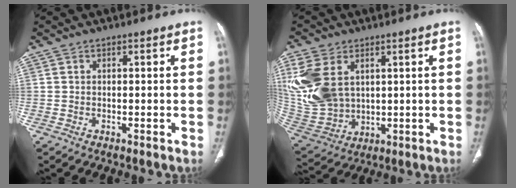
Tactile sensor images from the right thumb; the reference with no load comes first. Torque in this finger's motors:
{"motor_torque": [0.22, 0.99, 1.03, 0.96, 0.45]}